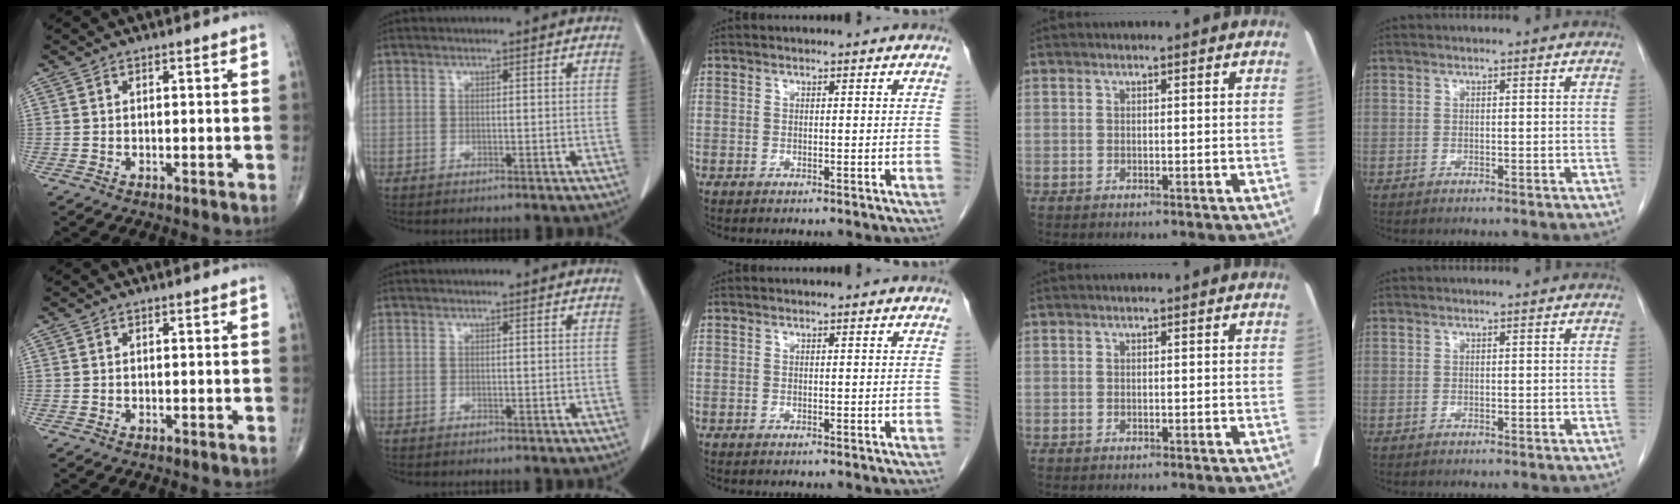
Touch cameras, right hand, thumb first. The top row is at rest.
{}